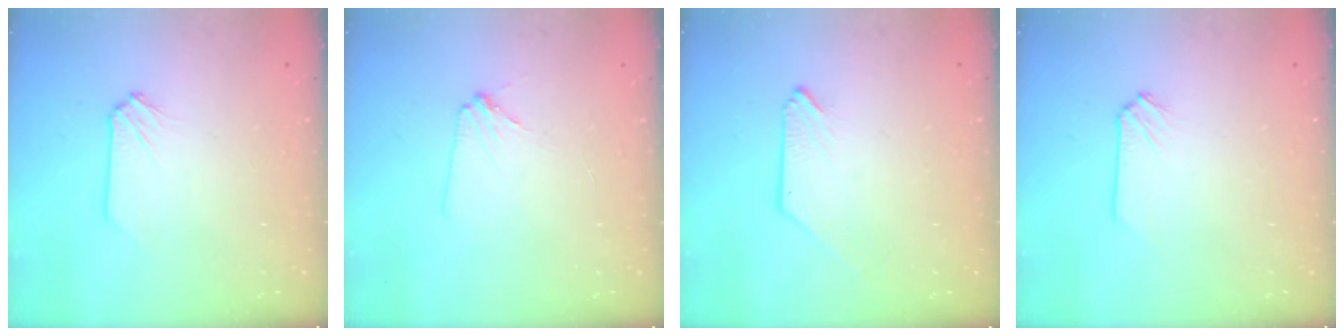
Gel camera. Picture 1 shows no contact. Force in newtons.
{"total": 2.7, "press": 2.6, "slide": 0.4}
{"total": 0.0}
{"total": 0.0}